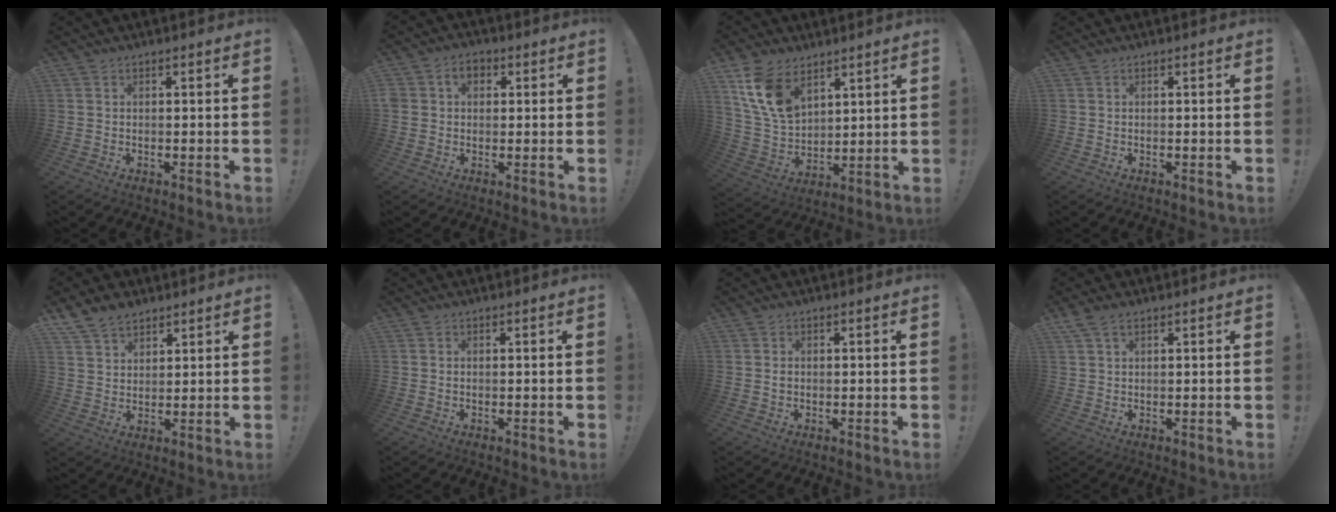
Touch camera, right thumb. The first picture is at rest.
{"total": 5.2, "force": [1.3, 4.2, 2.7], "torque": [-0.048, 0.010, 0.025]}
{"total": 13.9, "force": [8.0, 8.6, 7.5], "torque": [-0.161, -0.036, 0.155]}
{"total": 0.0}
{"total": 7.5, "force": [5.7, 4.3, 2.1], "torque": [-0.043, -0.030, 0.114]}
{"total": 0.0}
{"total": 0.7, "force": [-0.2, 0.6, 0.3], "torque": [-0.012, 0.006, -0.002]}
{"total": 2.9, "force": [1.8, 1.3, 1.8], "torque": [-0.045, -0.001, 0.036]}